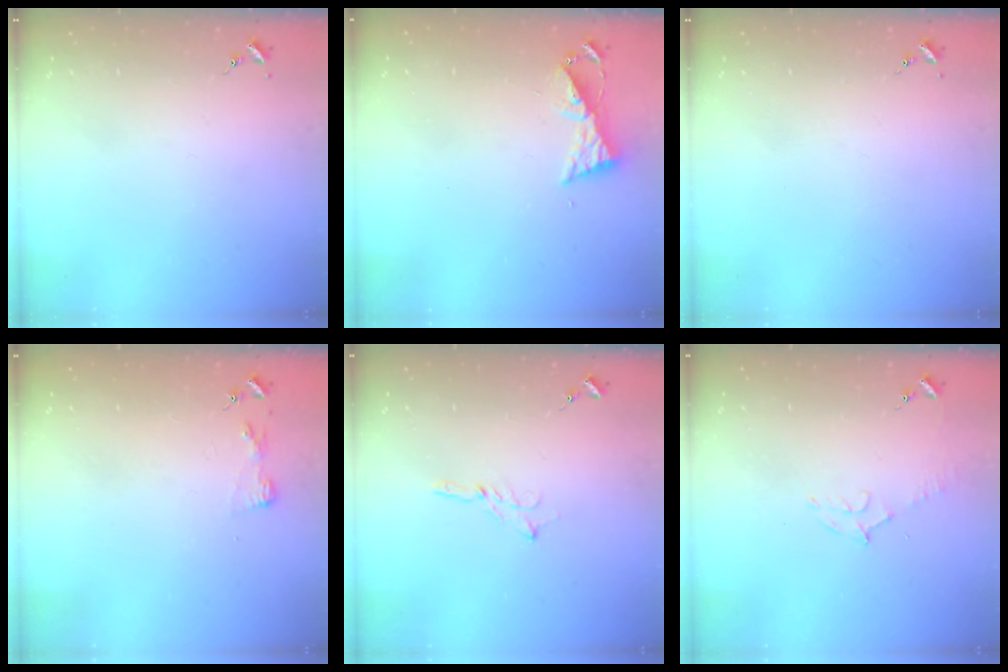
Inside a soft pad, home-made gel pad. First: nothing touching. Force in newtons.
{"total": 6.4, "press": 6.4, "slide": 0.6}
{"total": 0.0}
{"total": 3.1, "press": 3.1, "slide": 0.4}
{"total": 2.0, "press": 2.0, "slide": 0.2}
{"total": 7.3, "press": 7.2, "slide": 0.9}